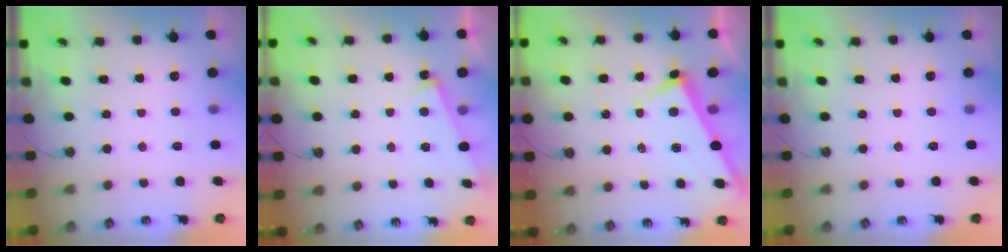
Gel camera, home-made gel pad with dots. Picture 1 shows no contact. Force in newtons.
{"total": 7.2, "press": 7.2, "slide": 0.2}
{"total": 3.2, "press": 3.2, "slide": 0.0}
{"total": 0.0}